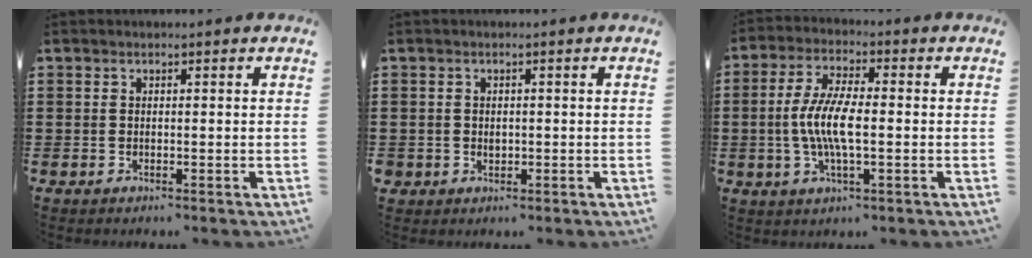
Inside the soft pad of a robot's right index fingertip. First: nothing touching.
{"total": 1.2, "force": [-0.1, 1.2, 0.1], "torque": [-0.006, 0.007, -0.004]}
{"total": 7.2, "force": [-1.1, 2.1, 6.8], "torque": [-0.152, -0.008, -0.029]}